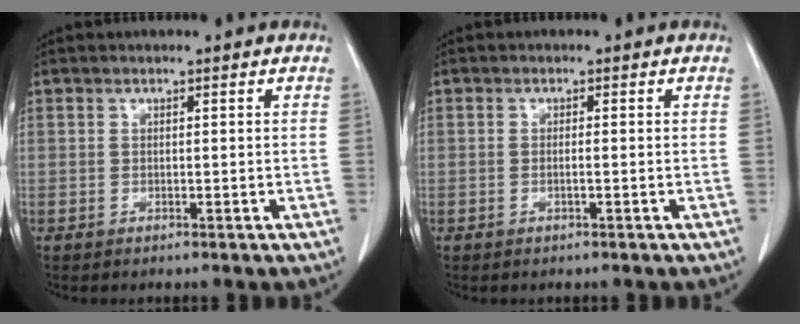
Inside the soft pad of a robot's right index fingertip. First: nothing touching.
{"total": 0.7, "force": [-0.1, 0.0, 0.7], "torque": [-0.012, 0.001, -0.001]}